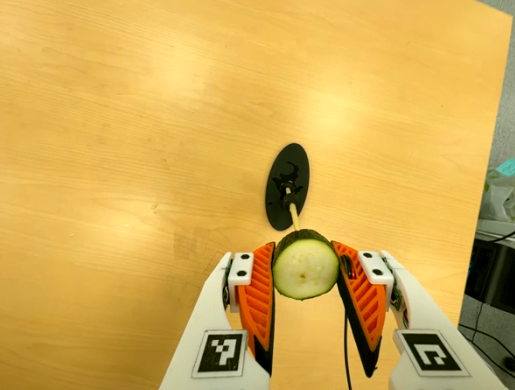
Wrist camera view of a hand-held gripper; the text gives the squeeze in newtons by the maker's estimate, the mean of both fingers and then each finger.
{"total": 9.3, "left": 8.8, "right": 9.7}